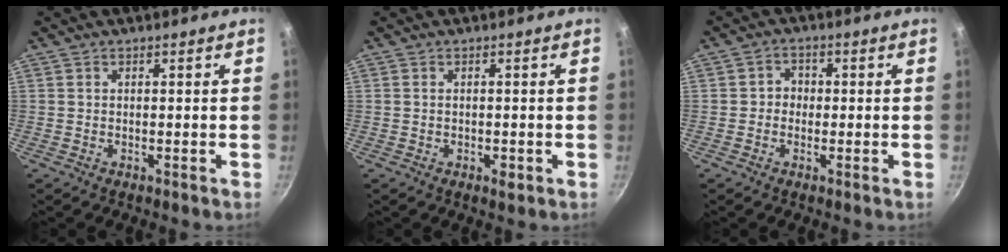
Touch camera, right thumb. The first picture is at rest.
{"total": 1.6, "force": [-0.6, 0.8, 1.3], "torque": [-0.021, -0.001, -0.010]}
{"total": 2.9, "force": [-0.4, 2.6, 1.0], "torque": [0.004, 0.009, -0.012]}